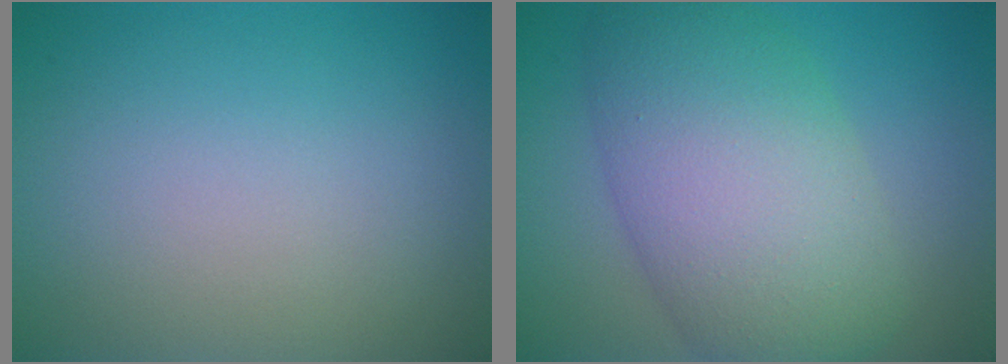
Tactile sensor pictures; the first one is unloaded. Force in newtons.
{"total": 9.7, "press": 9.7, "slide": 0.3}